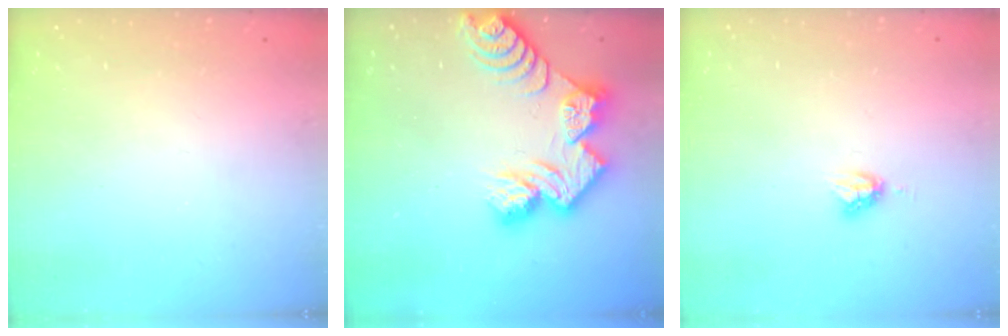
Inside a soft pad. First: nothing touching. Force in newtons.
{"total": 12.5, "press": 12.5, "slide": 1.1}
{"total": 3.4, "press": 3.4, "slide": 0.4}